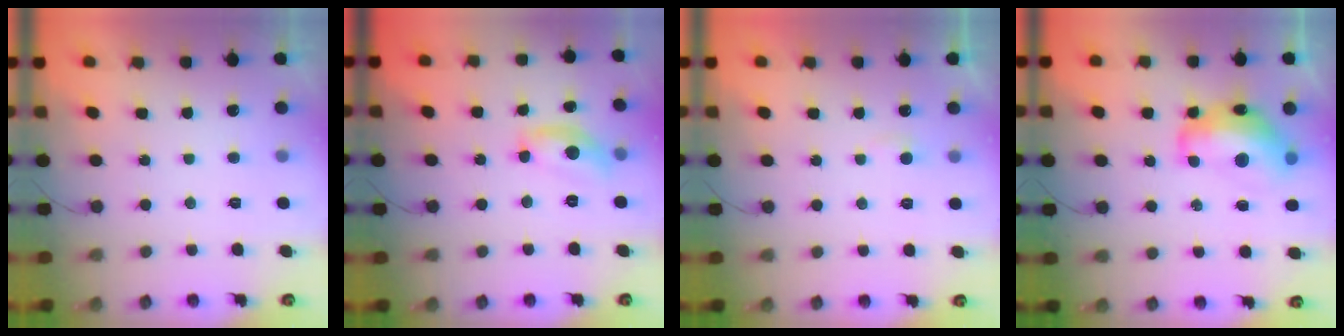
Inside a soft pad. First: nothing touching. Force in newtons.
{"total": 12.0, "press": 12.0, "slide": 0.6}
{"total": 2.2, "press": 2.2, "slide": 0.2}
{"total": 14.1, "press": 14.0, "slide": 1.5}